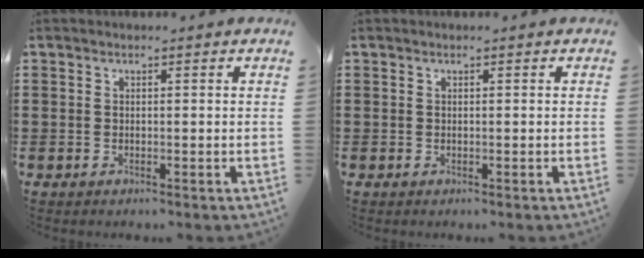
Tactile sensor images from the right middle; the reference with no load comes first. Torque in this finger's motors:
{"motor_torque": [-0.05, 0.02, 0.00, 0.00]}